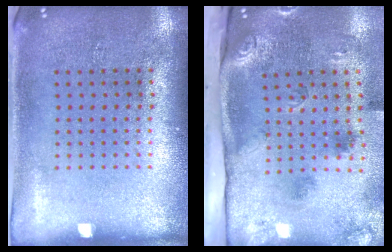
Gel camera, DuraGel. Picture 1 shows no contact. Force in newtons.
{"total": 3.4, "press": 2.0, "slide": 2.7}